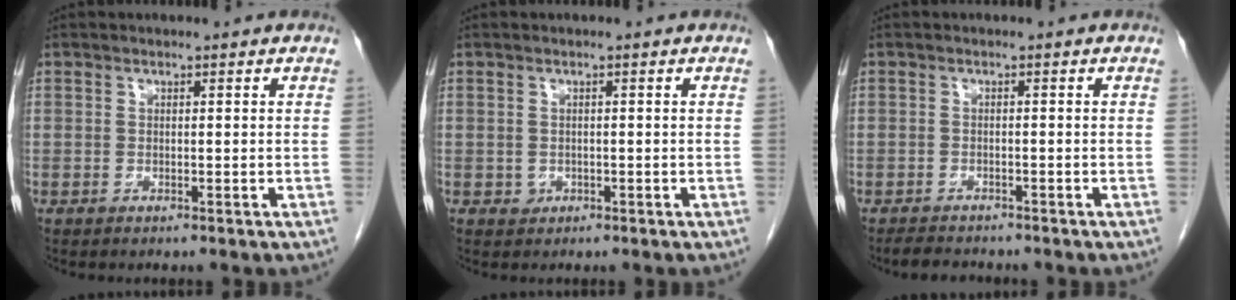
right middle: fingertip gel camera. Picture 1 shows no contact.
{"total": 0.8, "force": [-0.2, 0.7, 0.2], "torque": [-0.002, 0.002, -0.001]}
{"total": 3.4, "force": [-3.1, 0.9, 1.0], "torque": [-0.023, -0.010, -0.048]}